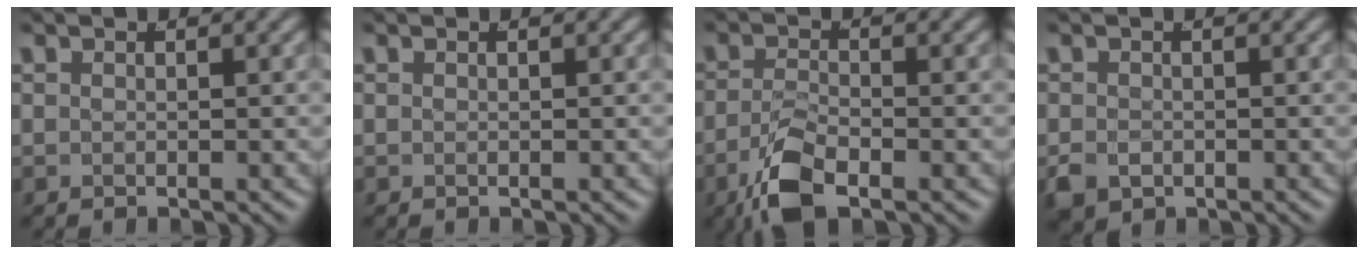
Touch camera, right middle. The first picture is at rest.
{"total": 0.0}
{"total": 4.6, "force": [-2.9, 1.5, 3.3], "torque": [-0.062, -0.012, -0.045]}
{"total": 3.1, "force": [-1.7, 2.2, 1.4], "torque": [-0.039, -0.028, -0.014]}